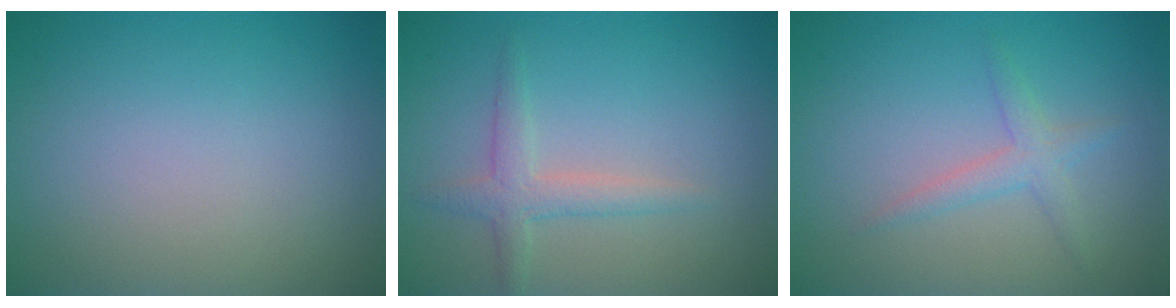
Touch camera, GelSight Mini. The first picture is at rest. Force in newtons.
{"total": 2.2, "press": 2.2, "slide": 0.1}
{"total": 1.9, "press": 1.9, "slide": 0.0}